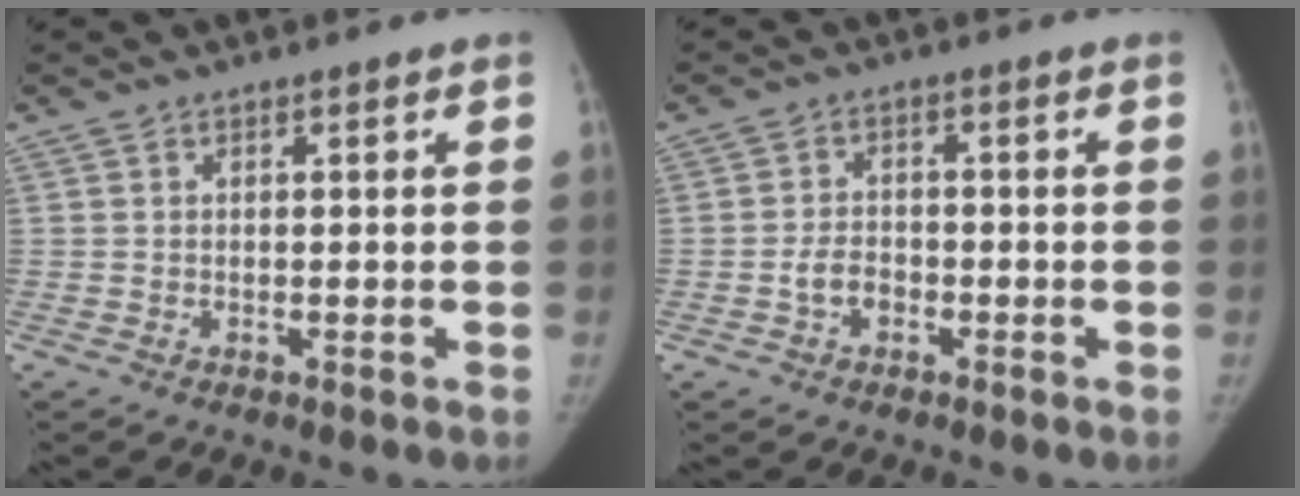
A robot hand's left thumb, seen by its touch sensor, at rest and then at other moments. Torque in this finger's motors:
{"motor_torque": [-0.21, 0.22, 0.18, 0.33, 0.08]}